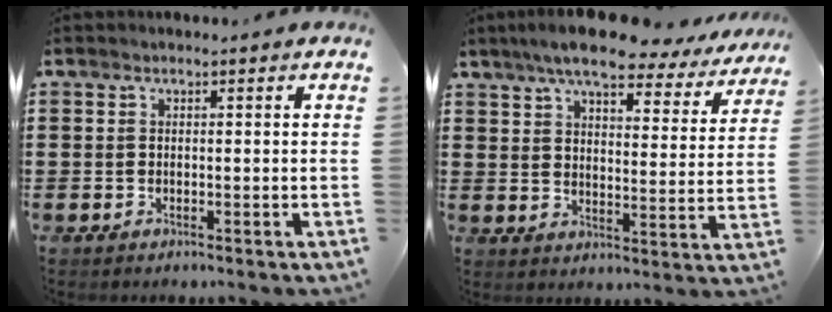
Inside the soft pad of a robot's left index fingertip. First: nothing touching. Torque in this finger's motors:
{"motor_torque": [2.14, 0.00, 1.05, 0.21]}